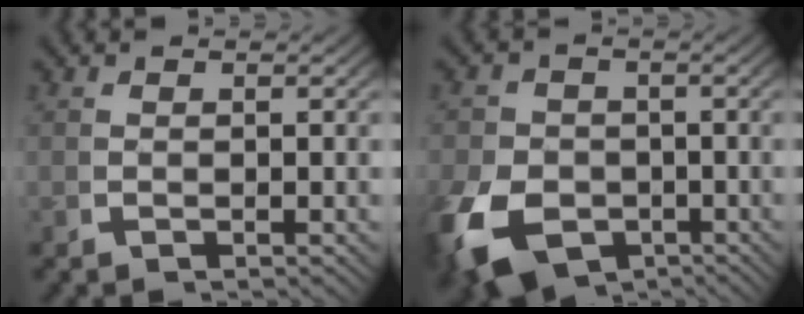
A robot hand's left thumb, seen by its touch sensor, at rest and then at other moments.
{"total": 9.2, "force": [-4.3, 6.4, 4.9], "torque": [-0.097, -0.044, -0.054]}